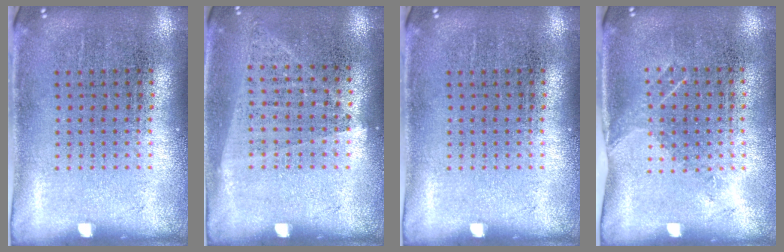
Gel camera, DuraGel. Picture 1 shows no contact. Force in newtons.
{"total": 1.0, "press": 0.9, "slide": 0.5}
{"total": 0.0}
{"total": 1.1, "press": 0.9, "slide": 0.7}